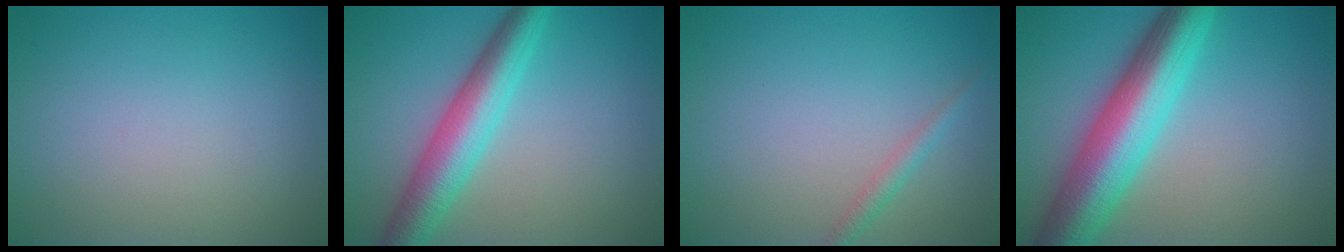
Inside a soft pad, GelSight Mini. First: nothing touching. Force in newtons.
{"total": 6.1, "press": 6.1, "slide": 0.1}
{"total": 1.3, "press": 1.3, "slide": 0.0}
{"total": 9.4, "press": 9.4, "slide": 0.3}